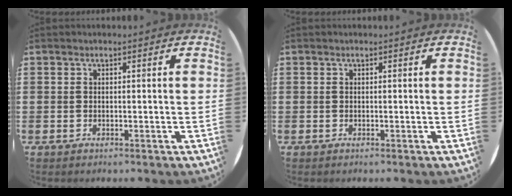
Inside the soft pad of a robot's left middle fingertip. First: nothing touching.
{"total": 0.0}